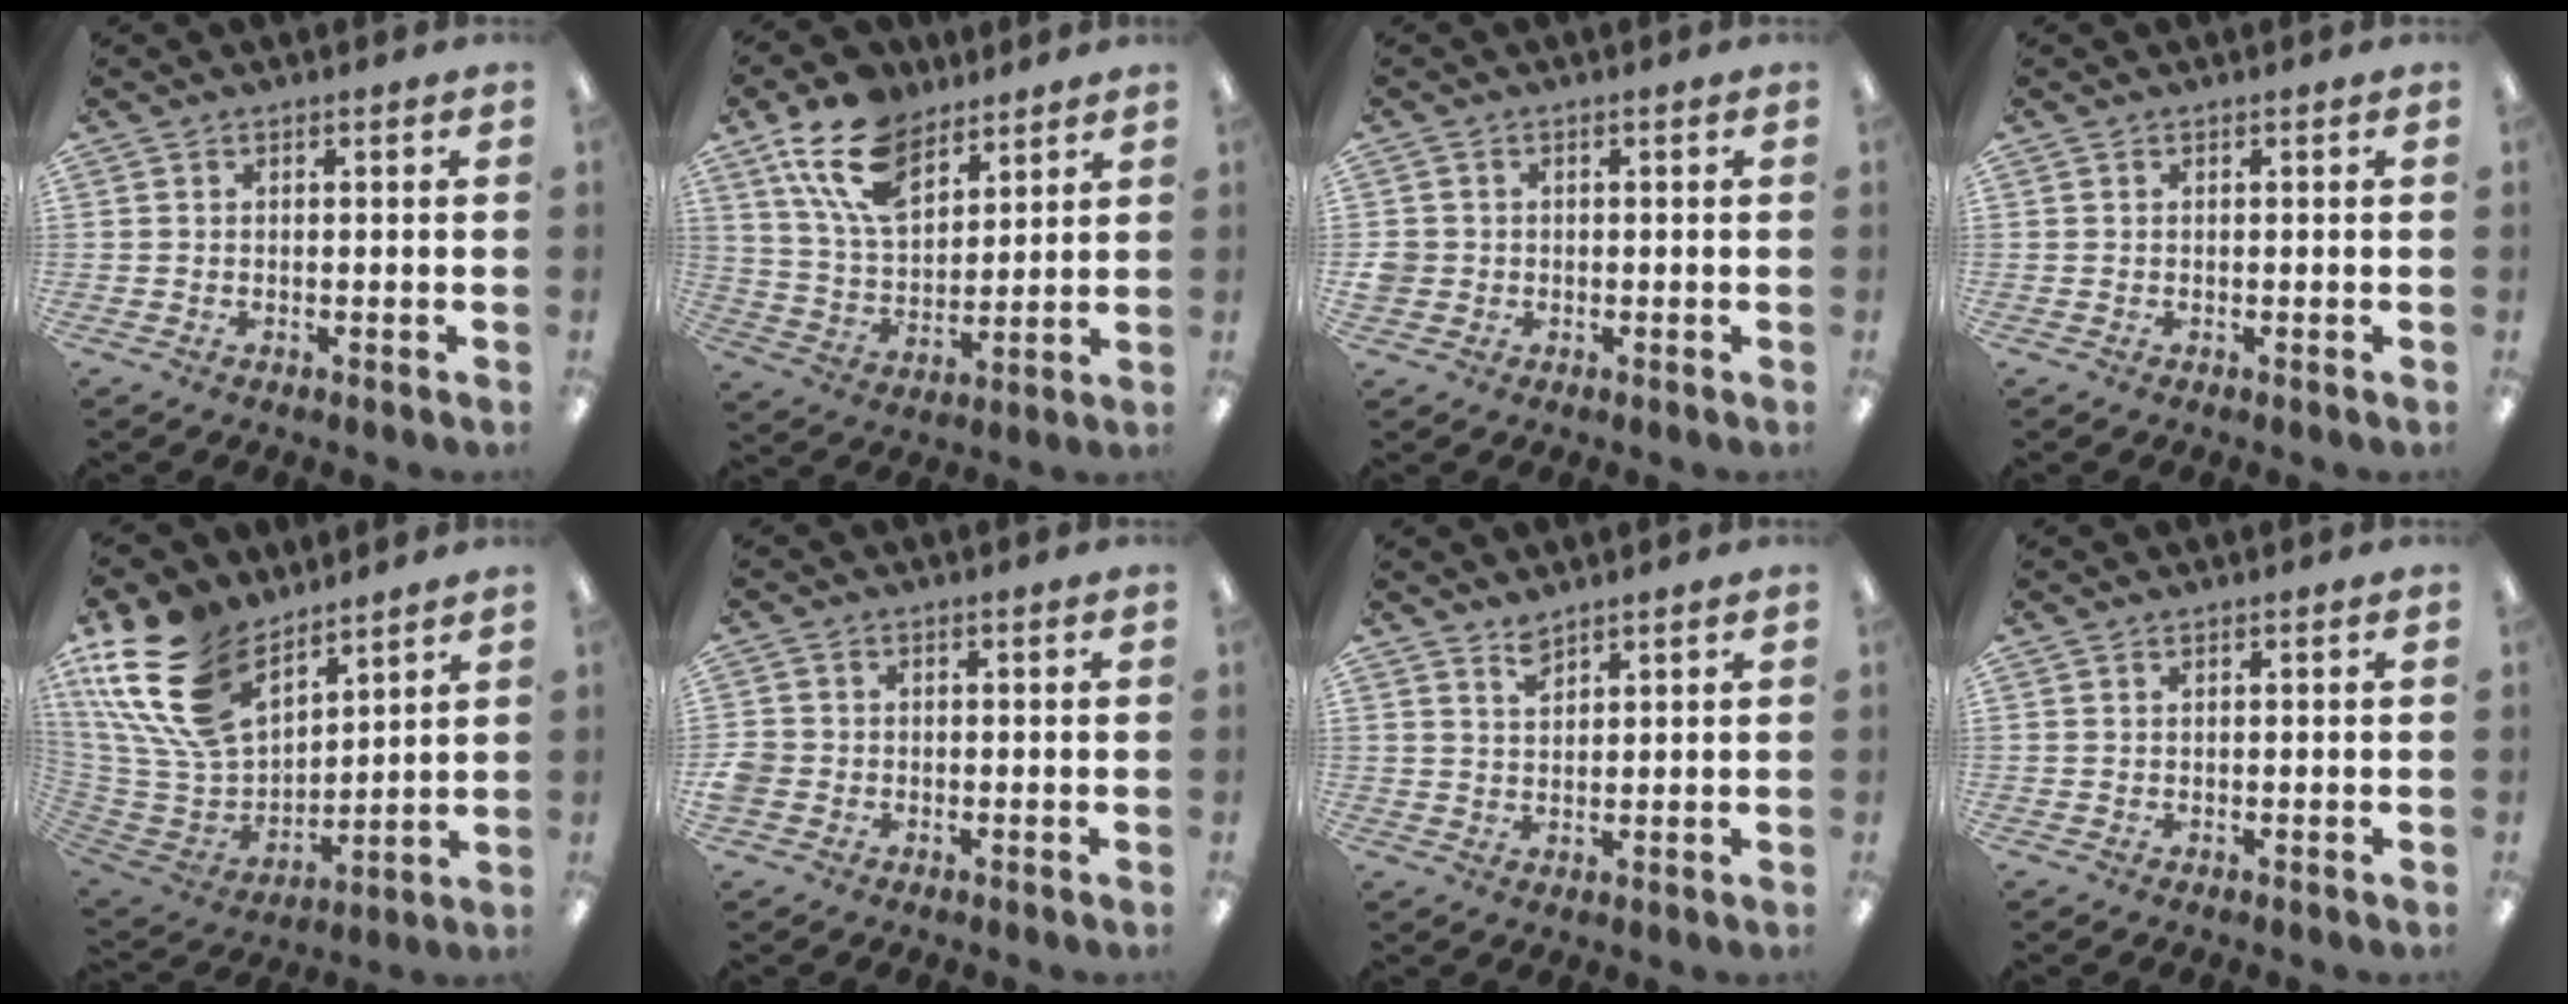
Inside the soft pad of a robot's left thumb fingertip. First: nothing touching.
{"total": 16.0, "force": [9.9, 8.9, 8.9], "torque": [-0.174, -0.030, 0.186]}
{"total": 2.8, "force": [-0.1, 2.7, 0.6], "torque": [-0.012, 0.004, -0.002]}
{"total": 0.0}
{"total": 22.9, "force": [13.4, 13.2, 13.1], "torque": [-0.303, -0.066, 0.248]}
{"total": 3.0, "force": [-0.7, 2.7, 0.9], "torque": [-0.014, 0.007, -0.013]}
{"total": 2.9, "force": [2.6, 0.8, 1.0], "torque": [-0.016, -0.011, 0.048]}
{"total": 0.0}